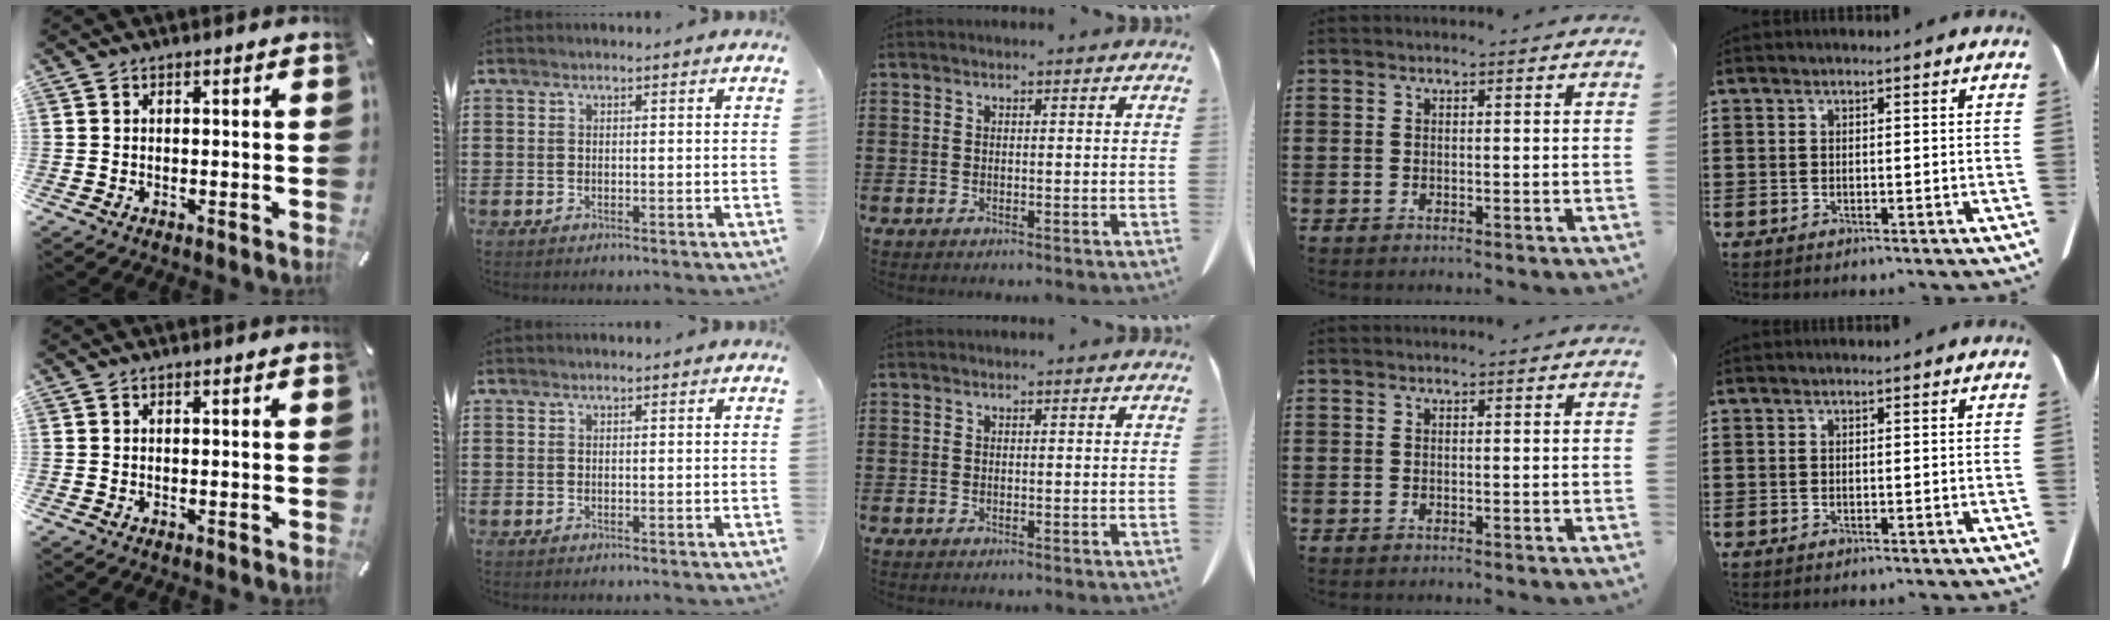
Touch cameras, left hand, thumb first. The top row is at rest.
{}